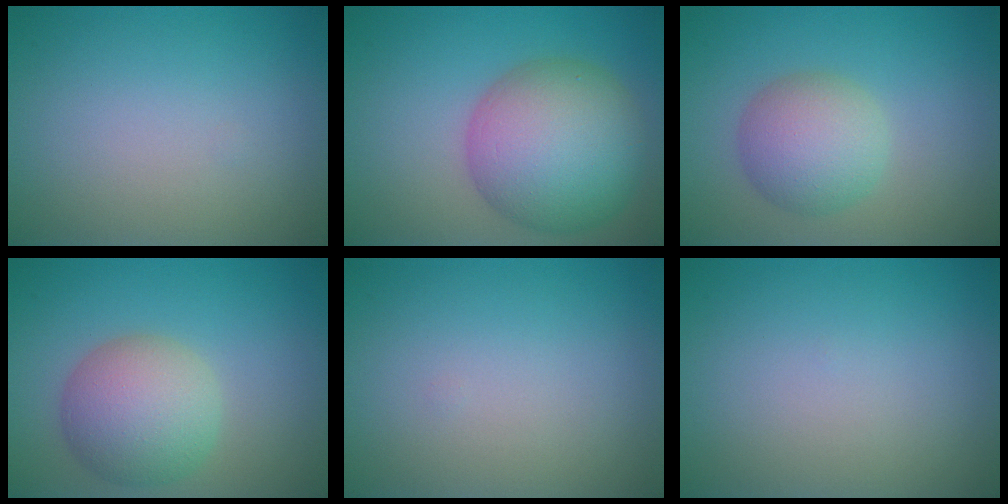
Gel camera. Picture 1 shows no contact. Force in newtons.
{"total": 10.2, "press": 10.2, "slide": 0.1}
{"total": 4.7, "press": 4.7, "slide": 0.2}
{"total": 6.1, "press": 6.1, "slide": 0.3}
{"total": 0.0}
{"total": 0.0}